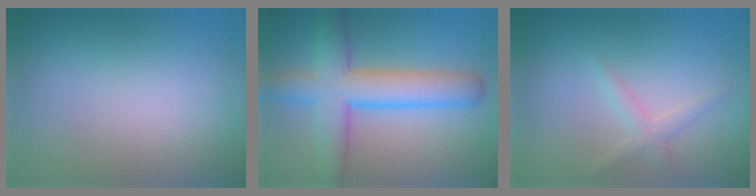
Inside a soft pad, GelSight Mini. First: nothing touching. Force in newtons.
{"total": 7.5, "press": 7.5, "slide": 0.2}
{"total": 1.5, "press": 1.5, "slide": 0.1}